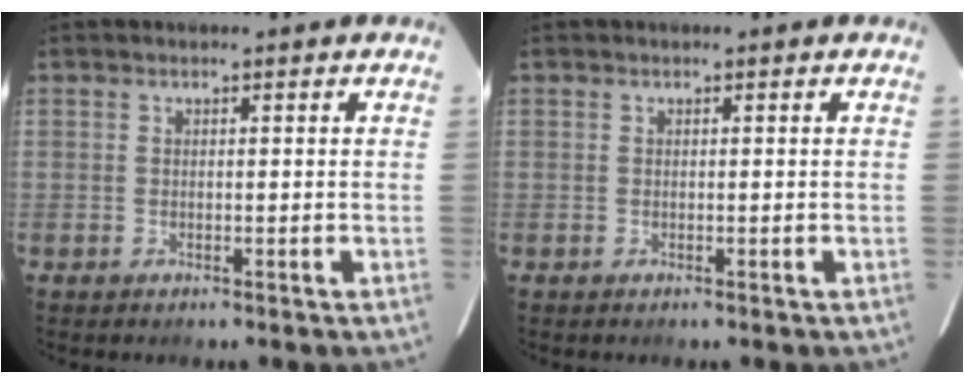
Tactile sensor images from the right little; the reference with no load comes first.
{"total": 0.0}